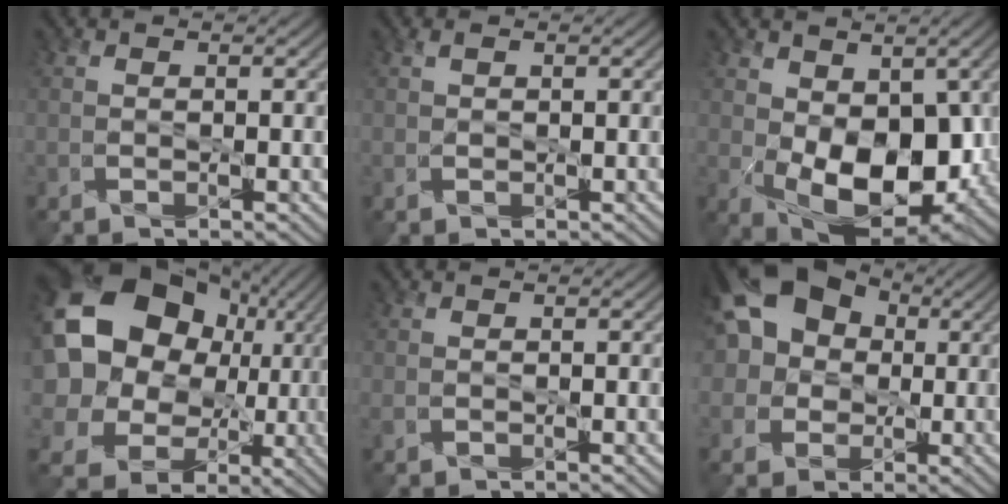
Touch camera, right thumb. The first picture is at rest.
{"total": 0.6, "force": [0.5, 0.3, 0.1], "torque": [-0.005, 0.004, 0.010]}
{"total": 10.9, "force": [-0.5, 6.9, 8.4], "torque": [-0.147, -0.026, 0.000]}
{"total": 21.2, "force": [5.2, 17.8, 10.2], "torque": [-0.275, 0.007, 0.099]}
{"total": 0.6, "force": [-0.1, 0.5, 0.2], "torque": [-0.010, -0.001, 0.000]}
{"total": 12.8, "force": [3.3, 10.0, 7.3], "torque": [-0.150, 0.033, 0.033]}